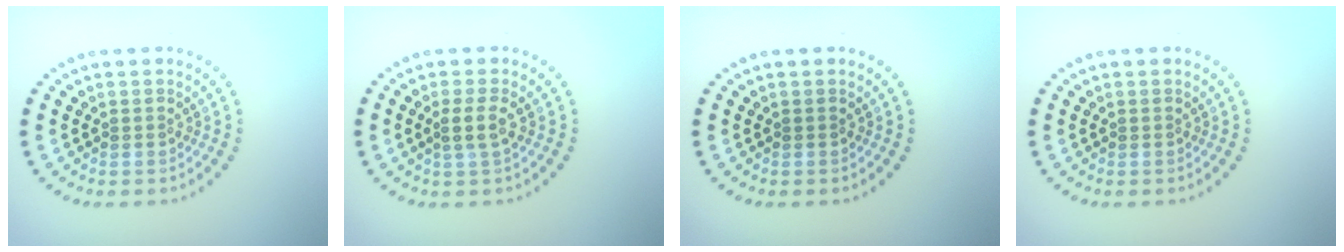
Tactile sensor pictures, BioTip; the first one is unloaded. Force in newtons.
{"total": 1.8, "press": 1.4, "slide": 1.1}
{"total": 0.0}
{"total": 0.0}